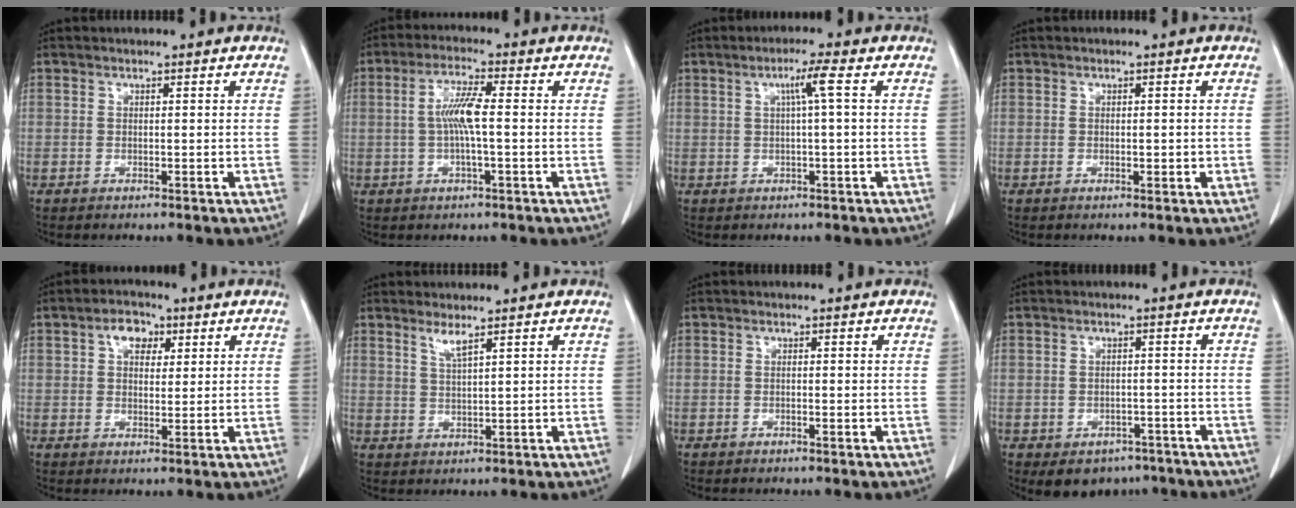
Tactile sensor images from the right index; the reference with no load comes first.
{"total": 5.9, "force": [-0.2, 0.4, 5.9], "torque": [-0.121, 0.004, -0.006]}
{"total": 3.3, "force": [0.7, -0.6, 3.2], "torque": [-0.060, 0.005, 0.013]}
{"total": 1.1, "force": [-0.1, 0.5, 0.9], "torque": [-0.014, -0.001, -0.001]}
{"total": 4.4, "force": [1.9, 2.9, 2.8], "torque": [-0.049, 0.016, 0.031]}
{"total": 2.3, "force": [1.6, -0.2, 1.6], "torque": [-0.034, -0.009, 0.036]}
{"total": 0.0}
{"total": 6.5, "force": [-4.5, 4.5, 1.6], "torque": [-0.010, 0.013, -0.054]}